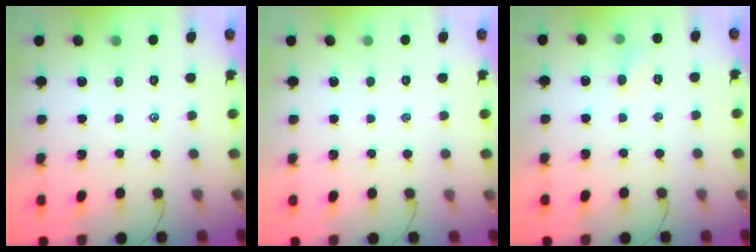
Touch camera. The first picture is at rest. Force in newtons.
{"total": 0.0}
{"total": 3.0, "press": 2.8, "slide": 1.0}